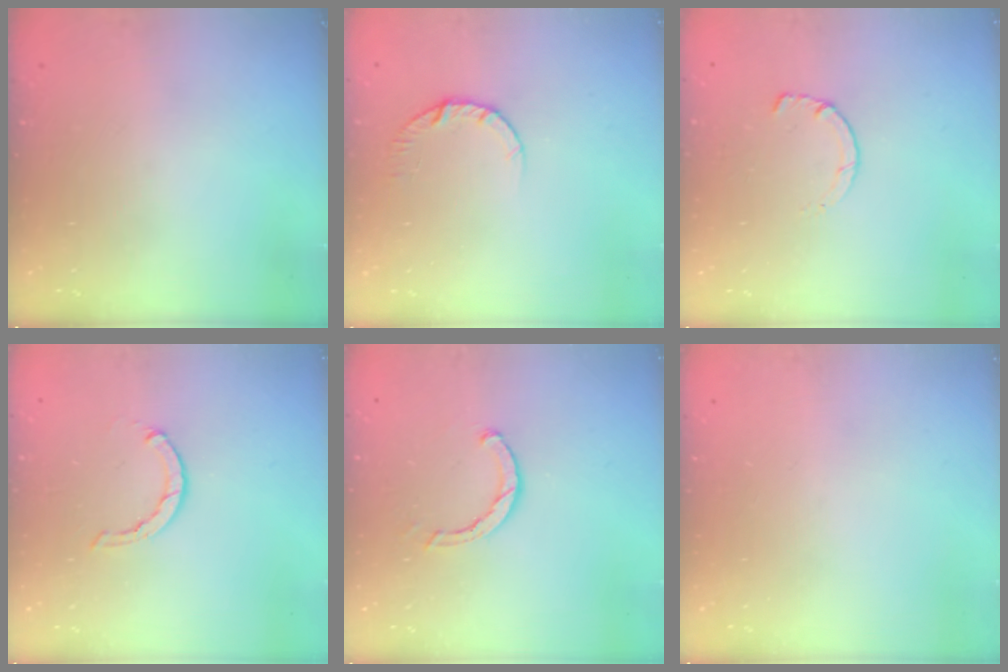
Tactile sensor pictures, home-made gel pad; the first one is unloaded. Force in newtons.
{"total": 4.5, "press": 4.5, "slide": 0.4}
{"total": 1.4, "press": 1.4, "slide": 0.3}
{"total": 1.2, "press": 1.2, "slide": 0.2}
{"total": 2.4, "press": 2.4, "slide": 0.1}
{"total": 0.0}